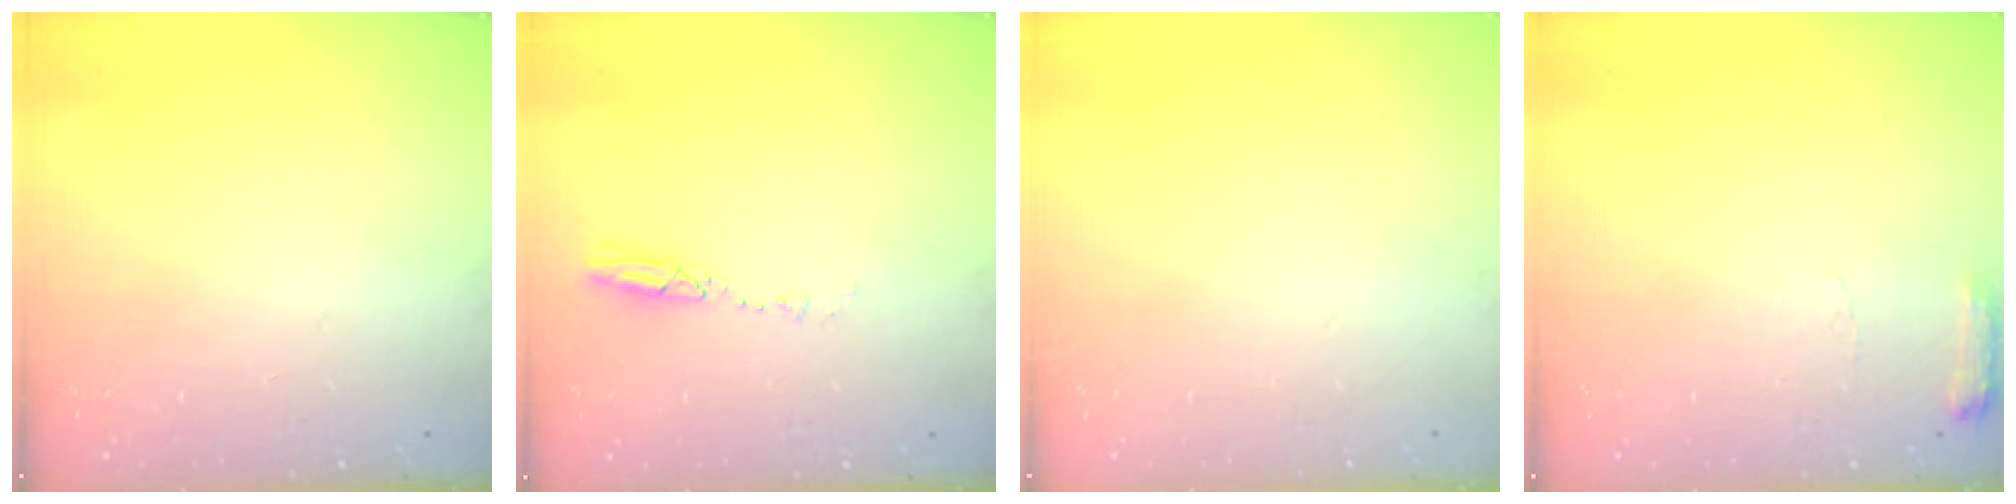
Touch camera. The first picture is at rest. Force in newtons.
{"total": 3.9, "press": 3.8, "slide": 0.4}
{"total": 0.0}
{"total": 5.6, "press": 5.6, "slide": 0.7}